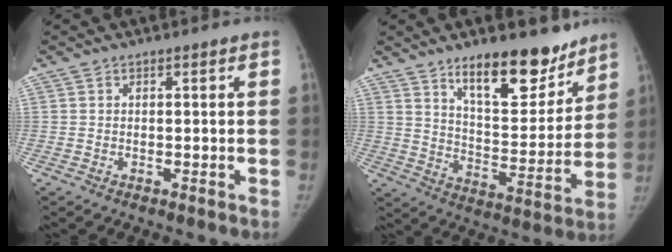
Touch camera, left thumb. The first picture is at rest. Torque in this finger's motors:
{"motor_torque": [1.31, -0.08, 0.94, -1.25, 0.29]}